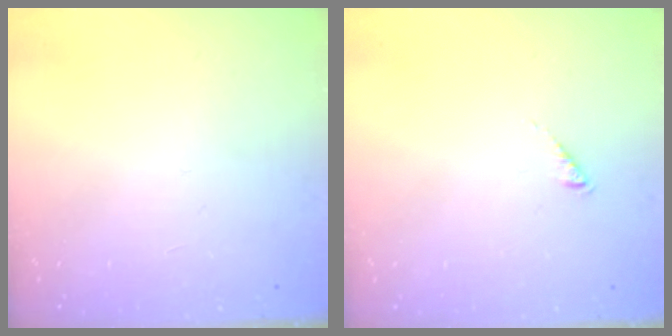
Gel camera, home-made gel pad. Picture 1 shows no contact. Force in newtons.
{"total": 0.0}